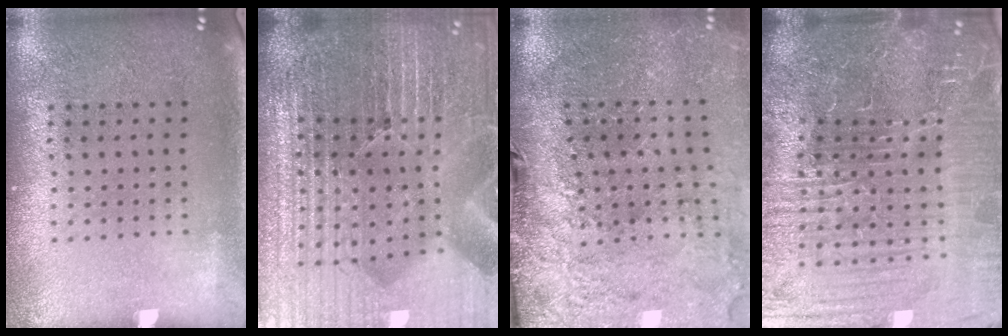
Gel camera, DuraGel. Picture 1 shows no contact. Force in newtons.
{"total": 7.0, "press": 6.2, "slide": 3.4}
{"total": 3.5, "press": 3.1, "slide": 1.8}
{"total": 7.1, "press": 6.5, "slide": 3.0}